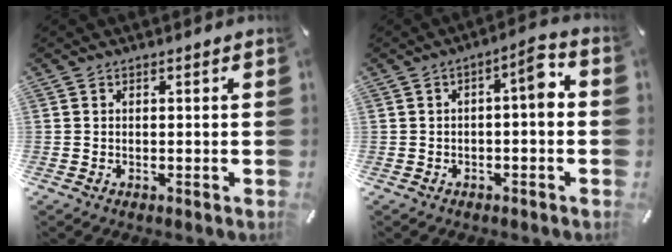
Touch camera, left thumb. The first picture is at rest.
{"total": 6.1, "force": [-0.2, 1.9, 5.8], "torque": [-0.084, 0.004, -0.012]}